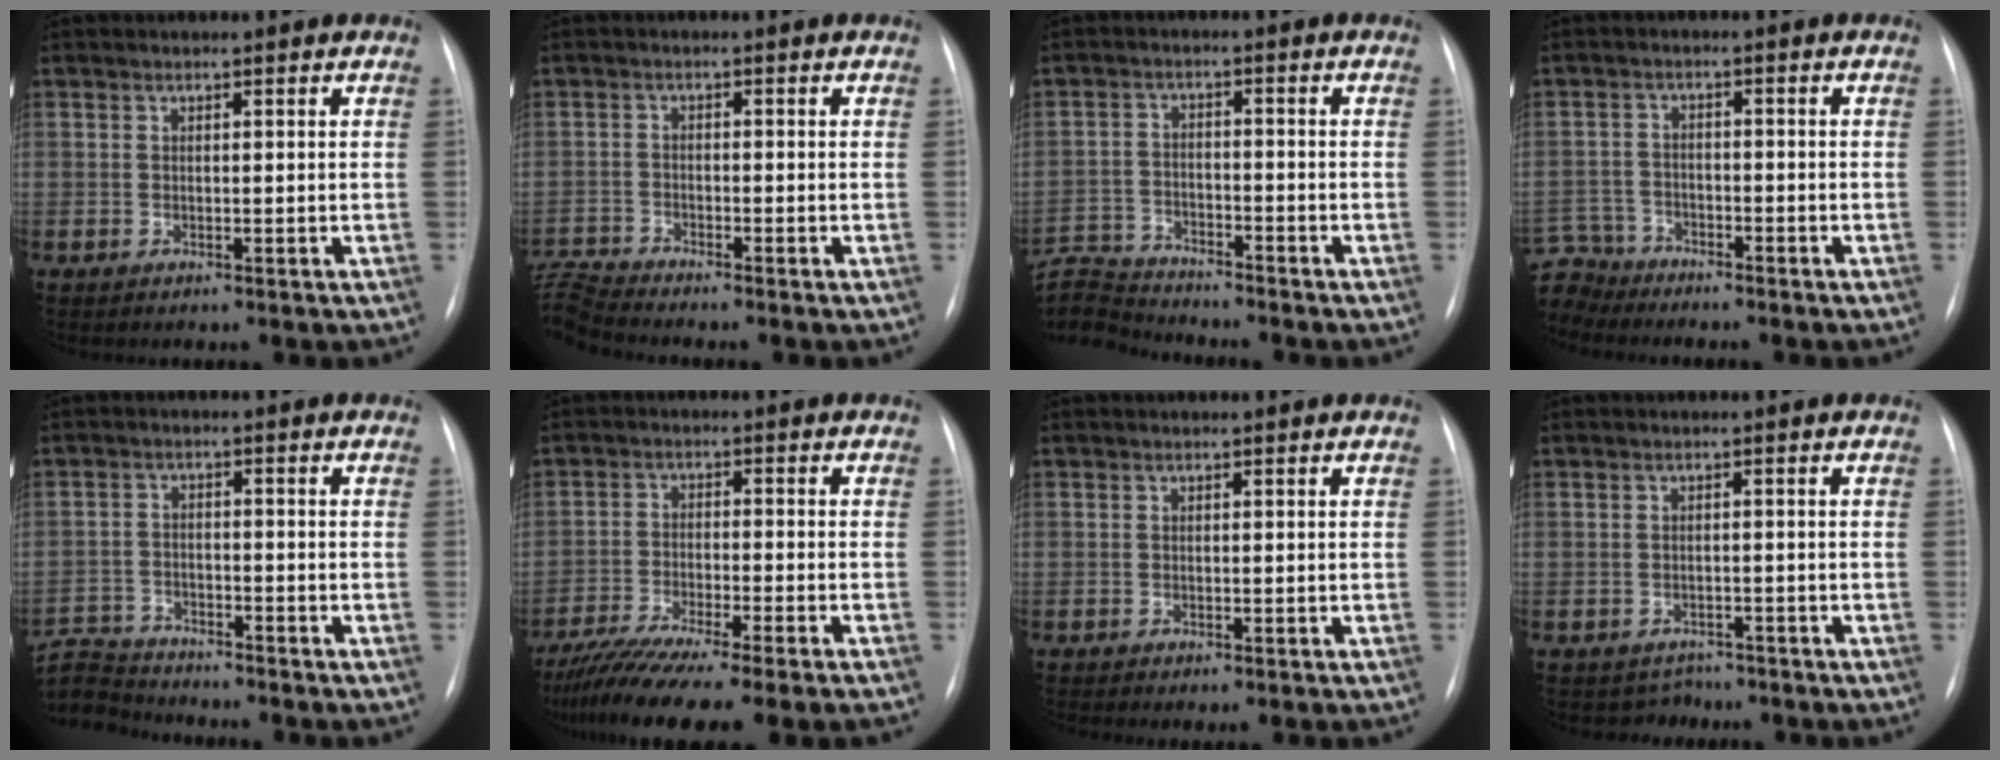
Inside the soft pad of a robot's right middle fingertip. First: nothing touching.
{"total": 4.9, "force": [-4.6, -1.7, 0.2], "torque": [-0.017, -0.009, -0.090]}
{"total": 9.4, "force": [-9.4, 0.6, 0.3], "torque": [-0.019, 0.011, -0.178]}
{"total": 7.2, "force": [-6.7, 2.8, -0.1], "torque": [-0.007, 0.003, -0.128]}
{"total": 8.8, "force": [-8.7, 1.3, 0.4], "torque": [-0.021, 0.007, -0.160]}
{"total": 12.9, "force": [-10.5, -0.2, 7.5], "torque": [-0.122, -0.037, -0.169]}
{"total": 1.1, "force": [-0.7, 0.0, 0.8], "torque": [-0.009, -0.004, -0.008]}
{"total": 2.5, "force": [-2.1, 1.2, -0.7], "torque": [0.006, 0.007, -0.030]}